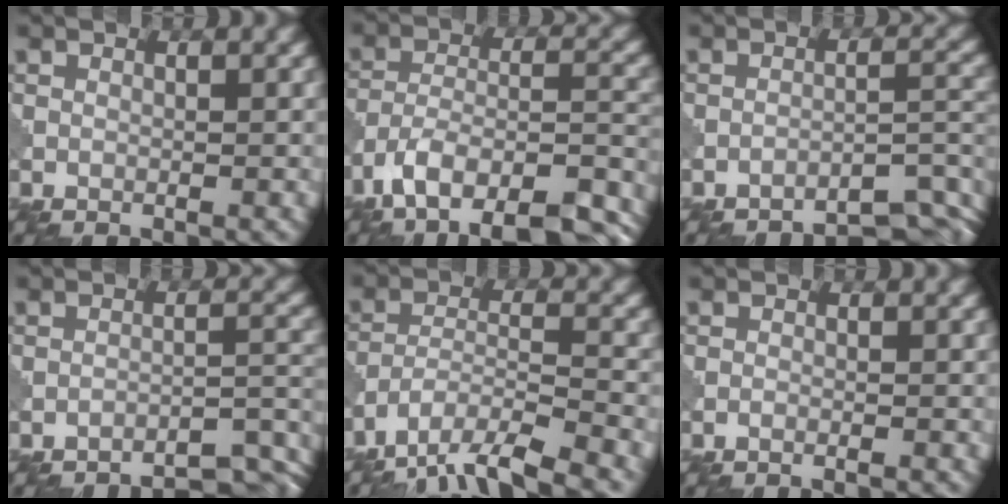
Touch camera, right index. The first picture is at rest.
{"total": 14.6, "force": [-11.3, 5.4, 7.6], "torque": [-0.139, -0.006, -0.150]}
{"total": 6.8, "force": [-6.0, 1.0, 3.0], "torque": [-0.034, 0.008, -0.086]}
{"total": 6.2, "force": [-5.6, 0.9, 2.5], "torque": [-0.027, 0.006, -0.082]}
{"total": 8.3, "force": [-6.8, 1.8, 4.4], "torque": [-0.079, -0.009, -0.125]}
{"total": 1.1, "force": [-0.9, 0.2, 0.6], "torque": [-0.002, 0.002, -0.024]}